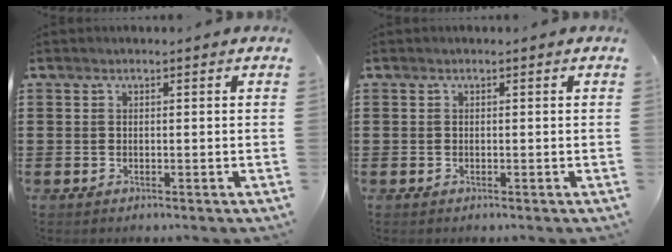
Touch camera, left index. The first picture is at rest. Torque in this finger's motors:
{"motor_torque": [-0.02, 0.01, 0.02, 0.00]}